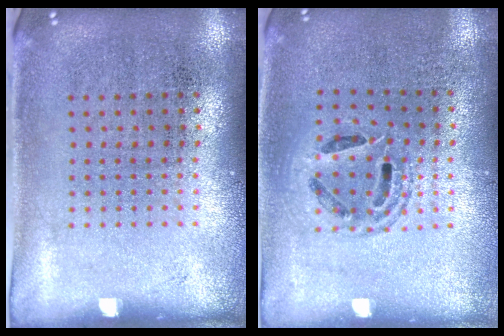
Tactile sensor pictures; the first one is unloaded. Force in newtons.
{"total": 1.3, "press": 1.1, "slide": 0.6}